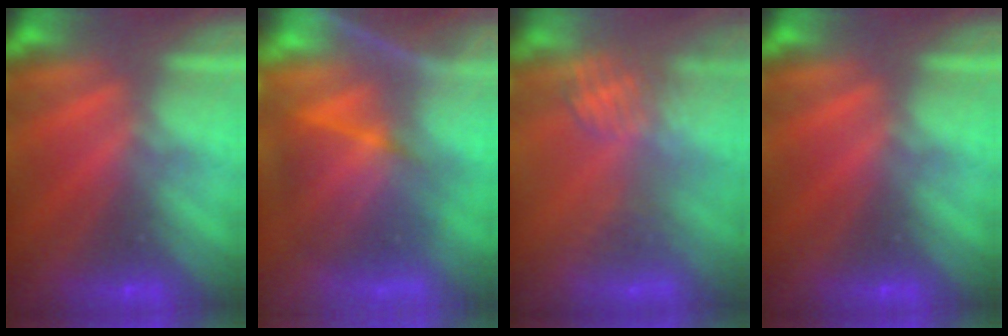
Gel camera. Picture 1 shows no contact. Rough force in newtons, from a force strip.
{"total": 9.3}
{"total": 2.5}
{"total": 0.0}